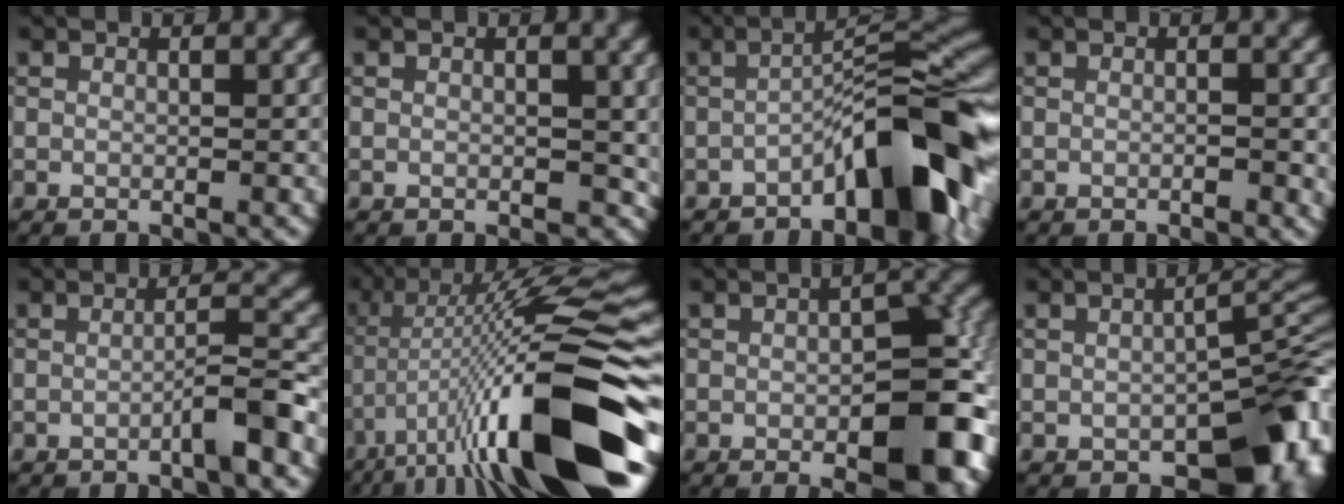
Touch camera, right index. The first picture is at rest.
{"total": 1.9, "force": [0.1, 1.3, 1.4], "torque": [-0.016, -0.004, 0.000]}
{"total": 9.0, "force": [-4.2, 2.3, 7.6], "torque": [-0.096, 0.024, -0.076]}
{"total": 0.9, "force": [-0.4, 0.2, 0.8], "torque": [-0.012, 0.001, -0.006]}
{"total": 2.9, "force": [-1.4, 0.1, 2.5], "torque": [-0.037, 0.017, -0.030]}
{"total": 16.6, "force": [-5.3, 3.4, 15.3], "torque": [-0.256, 0.017, -0.086]}
{"total": 10.7, "force": [-2.8, 4.9, 9.1], "torque": [-0.102, 0.002, -0.037]}
{"total": 9.3, "force": [-4.2, 4.8, 6.7], "torque": [-0.067, -0.018, -0.048]}